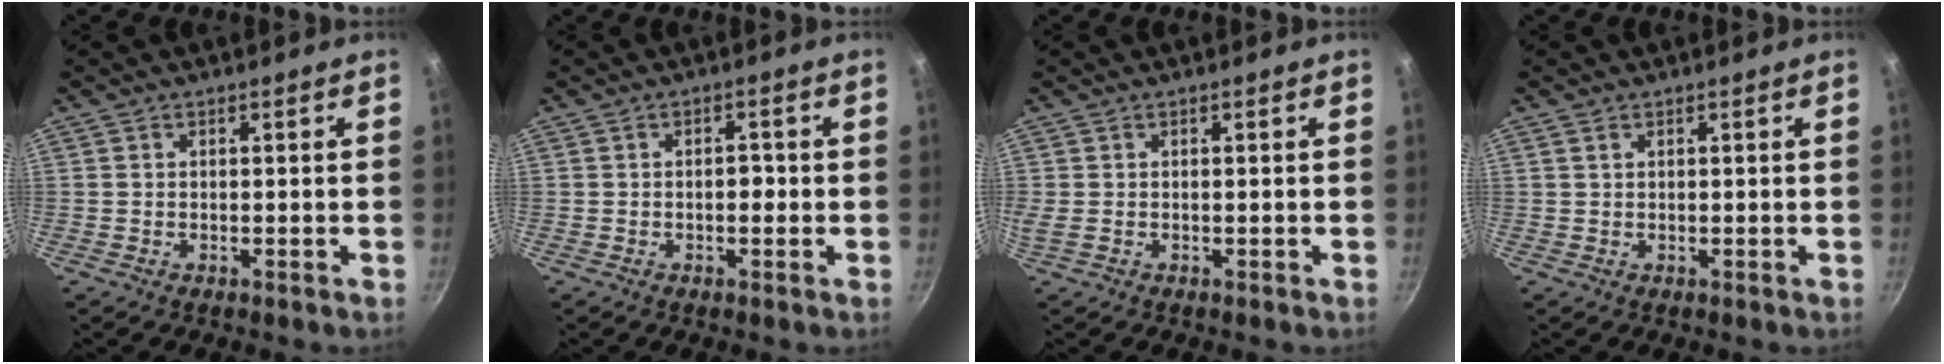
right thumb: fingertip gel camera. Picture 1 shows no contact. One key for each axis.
{"total": 2.4, "fx": -0.3, "fy": 1.4, "fz": 2.0, "tx": -0.024, "ty": 0.006, "tz": -0.006}
{"total": 1.8, "fx": 0.2, "fy": 0.3, "fz": 1.8, "tx": -0.040, "ty": 0.001, "tz": 0.004}
{"total": 0.6, "fx": 0.5, "fy": 0.3, "fz": 0.3, "tx": -0.004, "ty": -0.001, "tz": 0.009}